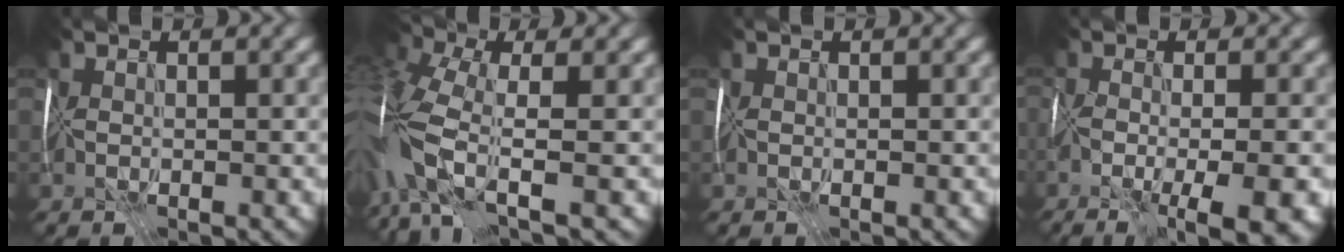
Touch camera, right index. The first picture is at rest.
{"total": 8.7, "force": [-2.1, 3.8, 7.6], "torque": [-0.188, -0.001, -0.054]}
{"total": 0.0}
{"total": 9.5, "force": [-4.5, 3.2, 7.7], "torque": [-0.102, -0.021, -0.053]}